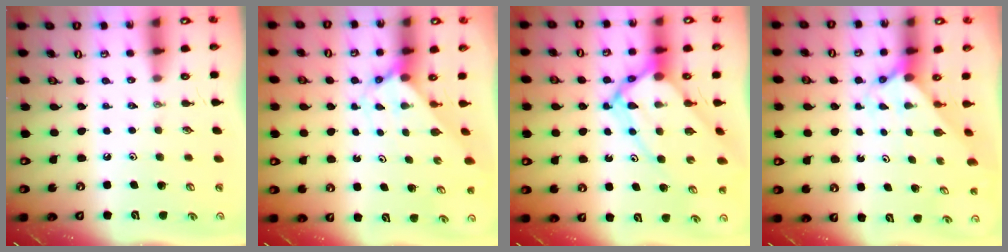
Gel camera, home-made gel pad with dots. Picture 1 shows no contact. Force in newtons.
{"total": 2.4, "press": 2.4, "slide": 0.2}
{"total": 13.1, "press": 13.0, "slide": 1.2}
{"total": 1.6, "press": 1.6, "slide": 0.1}